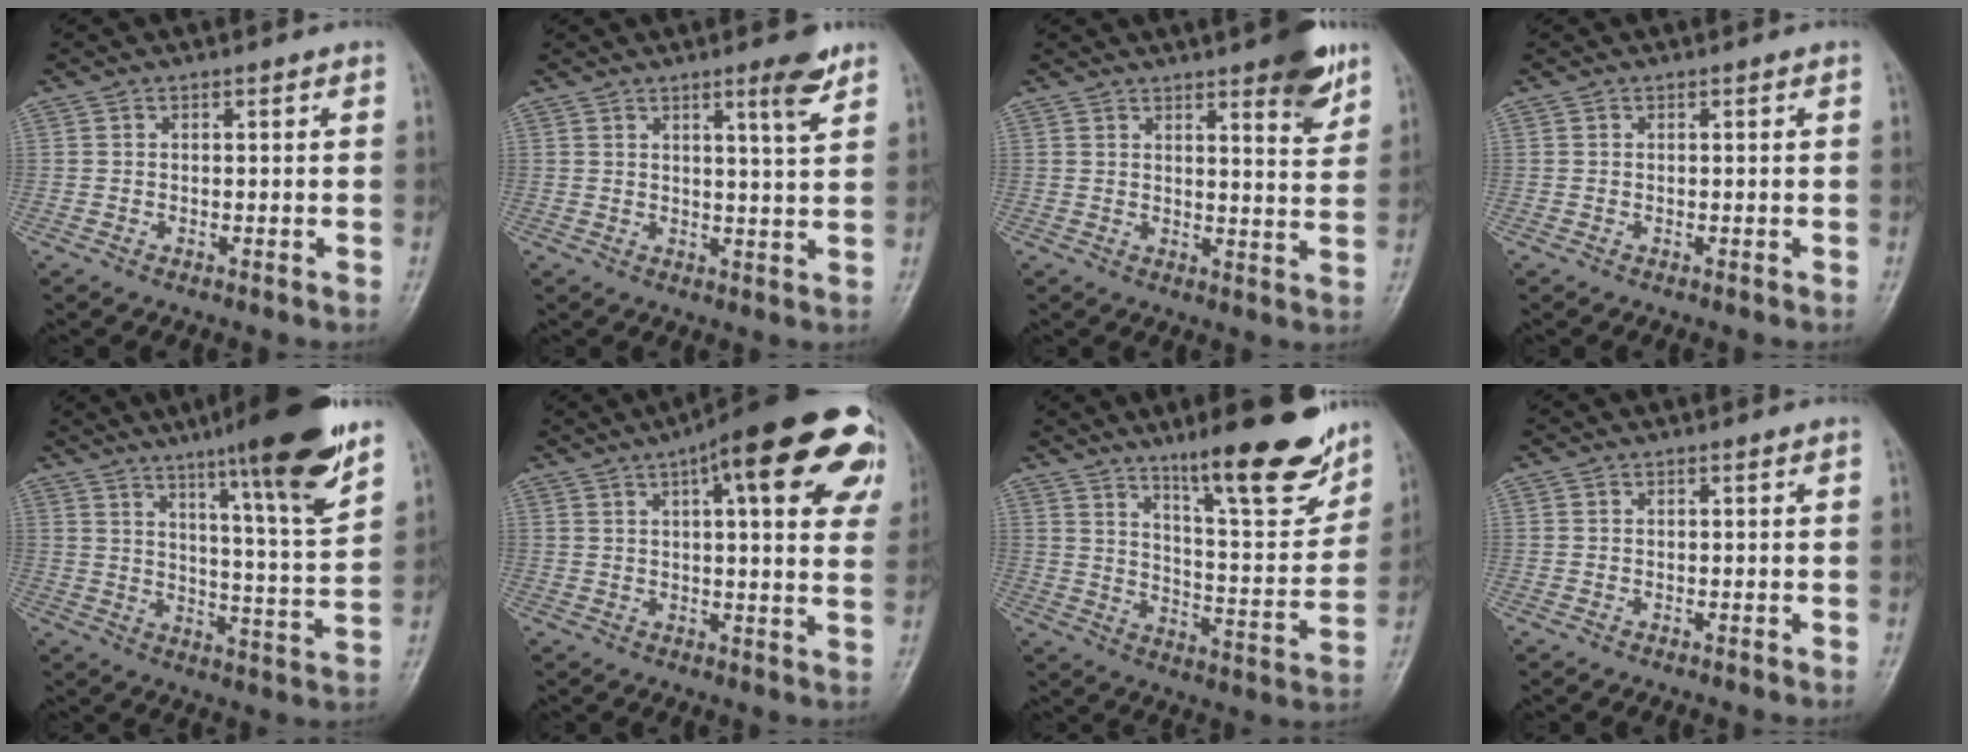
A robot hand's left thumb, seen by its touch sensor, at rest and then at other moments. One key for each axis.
{"total": 5.5, "fx": 3.4, "fy": 0.5, "fz": 4.2, "tx": -0.055, "ty": -0.025, "tz": 0.049}
{"total": 9.2, "fx": 5.8, "fy": 2.2, "fz": 6.8, "tx": -0.070, "ty": -0.031, "tz": 0.073}
{"total": 0.0}
{"total": 18.2, "fx": 11.9, "fy": 1.6, "fz": 13.7, "tx": -0.185, "ty": -0.062, "tz": 0.175}
{"total": 24.2, "fx": 10.8, "fy": 7.2, "fz": 20.5, "tx": -0.244, "ty": 0.010, "tz": 0.132}
{"total": 20.3, "fx": 13.7, "fy": 4.6, "fz": 14.2, "tx": -0.162, "ty": -0.077, "tz": 0.213}
{"total": 0.0}